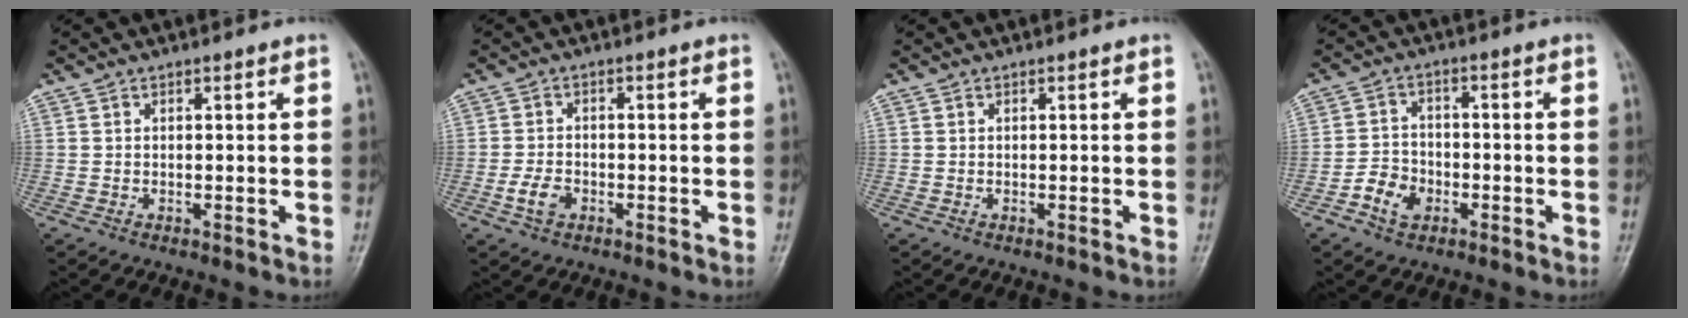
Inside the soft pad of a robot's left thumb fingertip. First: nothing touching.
{"total": 3.7, "force": [-1.5, 2.5, 2.3], "torque": [-0.041, 0.009, -0.029]}
{"total": 0.0}
{"total": 5.7, "force": [-2.6, 4.3, 2.6], "torque": [-0.032, 0.021, -0.048]}